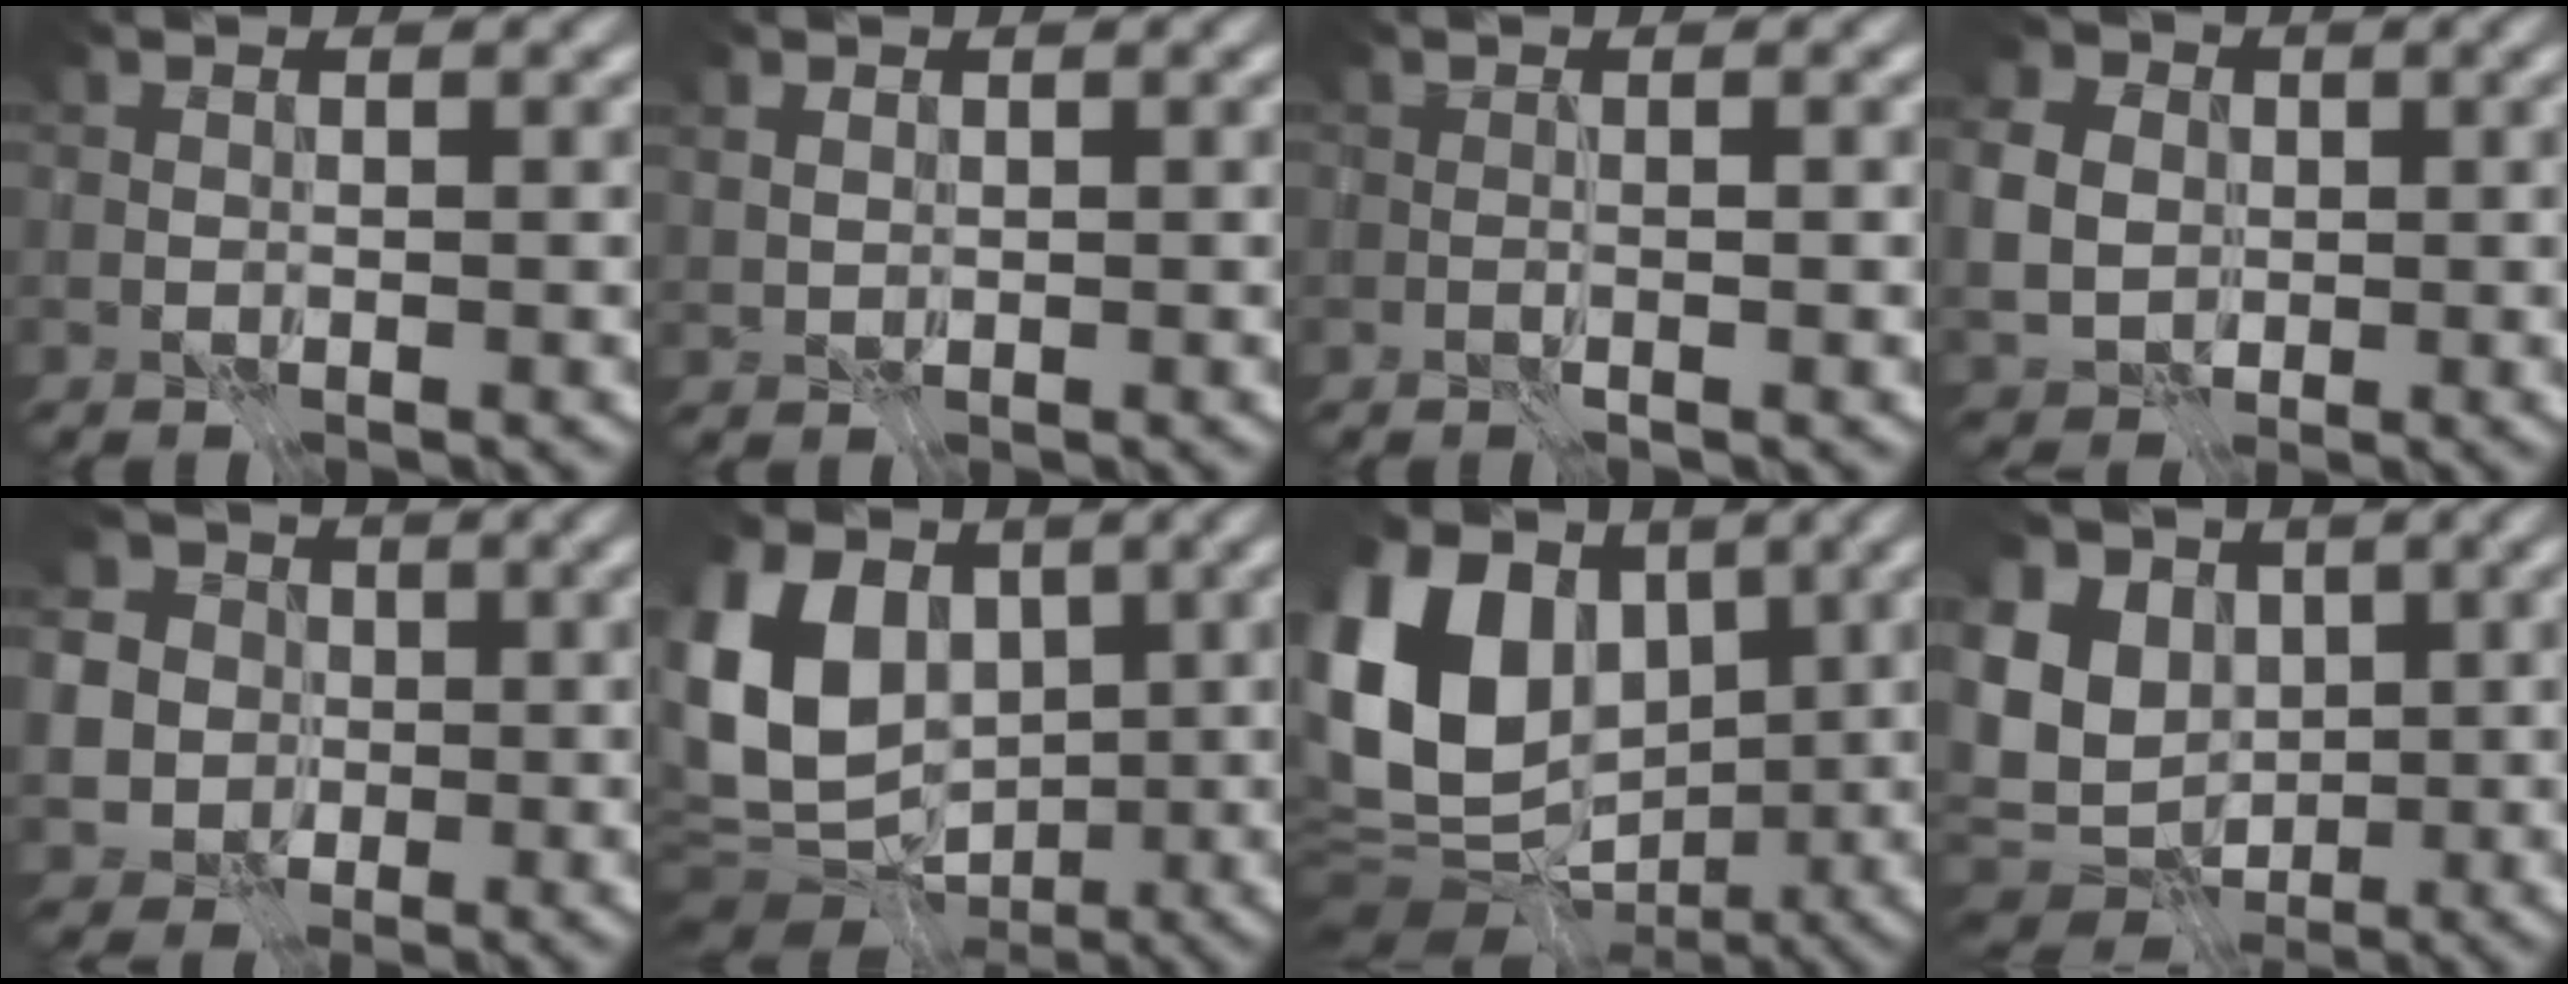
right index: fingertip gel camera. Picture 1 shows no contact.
{"total": 0.9, "force": [0.5, 0.6, 0.5], "torque": [-0.012, -0.001, 0.011]}
{"total": 0.6, "force": [-0.3, -0.3, 0.5], "torque": [-0.005, -0.001, -0.004]}
{"total": 6.6, "force": [0.5, 5.5, 3.5], "torque": [-0.081, 0.016, -0.007]}
{"total": 8.1, "force": [-0.3, 7.6, 2.7], "torque": [-0.076, 0.012, -0.035]}
{"total": 12.6, "force": [0.6, 9.8, 8.0], "torque": [-0.172, 0.008, 0.017]}
{"total": 13.8, "force": [2.0, 10.3, 8.9], "torque": [-0.192, 0.007, 0.025]}
{"total": 10.7, "force": [1.4, 8.7, 6.1], "torque": [-0.134, 0.015, 0.022]}